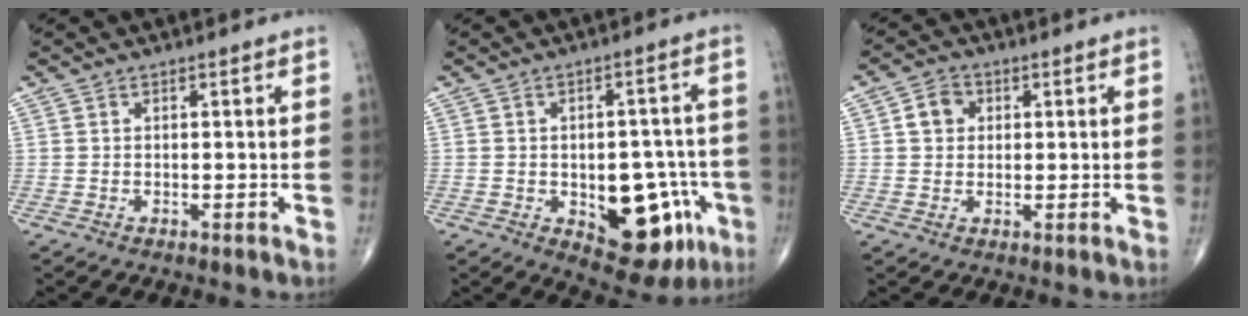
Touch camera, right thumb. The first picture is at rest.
{"total": 14.9, "force": [-4.7, 8.2, 11.5], "torque": [-0.101, 0.022, -0.048]}
{"total": 4.4, "force": [1.0, 3.7, 2.1], "torque": [-0.022, 0.005, 0.013]}